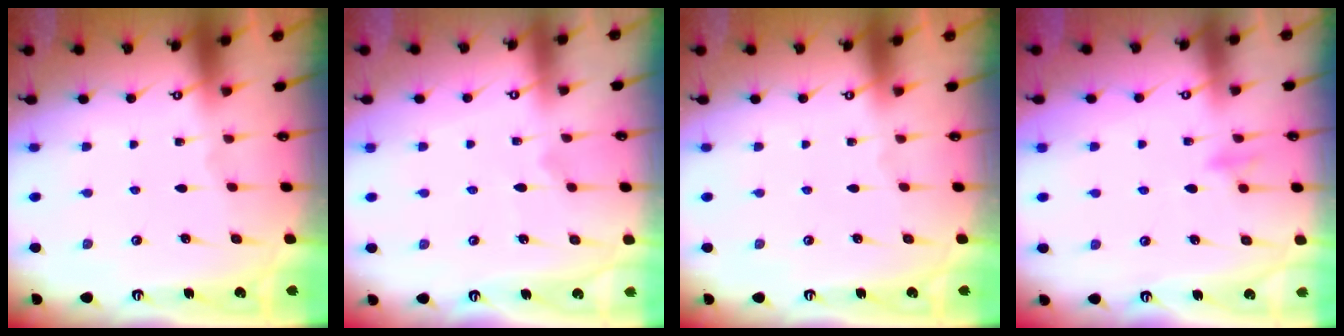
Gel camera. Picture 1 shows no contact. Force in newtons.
{"total": 7.1, "press": 7.1, "slide": 0.3}
{"total": 0.0}
{"total": 8.2, "press": 8.1, "slide": 1.5}